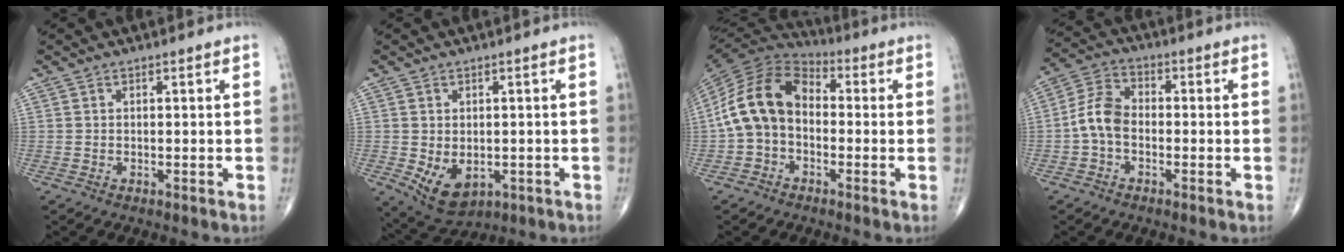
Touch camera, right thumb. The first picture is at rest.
{"total": 7.5, "force": [-1.6, 5.0, 5.3], "torque": [-0.074, -0.009, -0.008]}
{"total": 13.8, "force": [-1.2, 9.7, 9.6], "torque": [-0.173, 0.037, -0.037]}
{"total": 7.0, "force": [-1.5, 4.6, 5.1], "torque": [-0.095, 0.024, -0.042]}